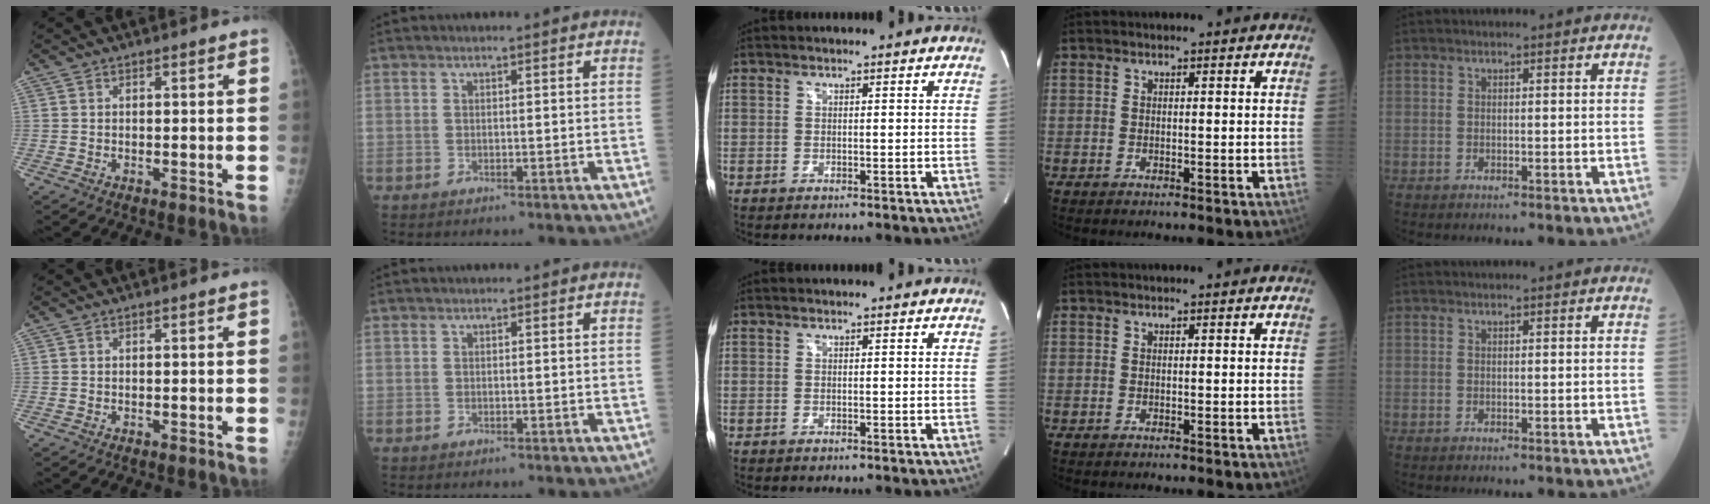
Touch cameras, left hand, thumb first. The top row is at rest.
{}